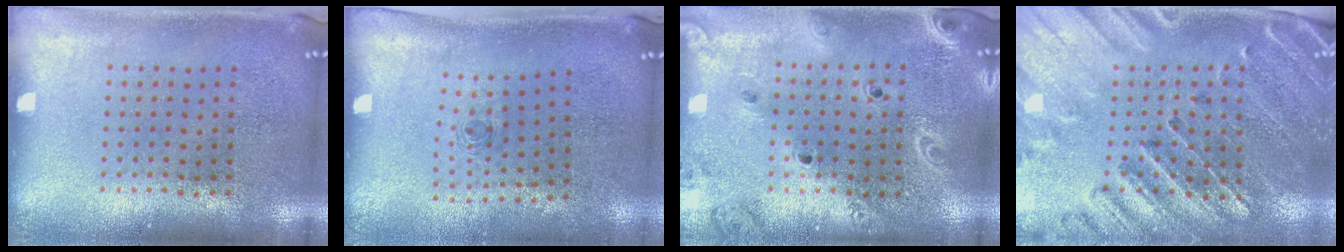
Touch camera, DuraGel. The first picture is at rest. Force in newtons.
{"total": 0.7, "press": 0.3, "slide": 0.6}
{"total": 2.1, "press": 1.9, "slide": 0.9}
{"total": 2.8, "press": 2.6, "slide": 0.9}